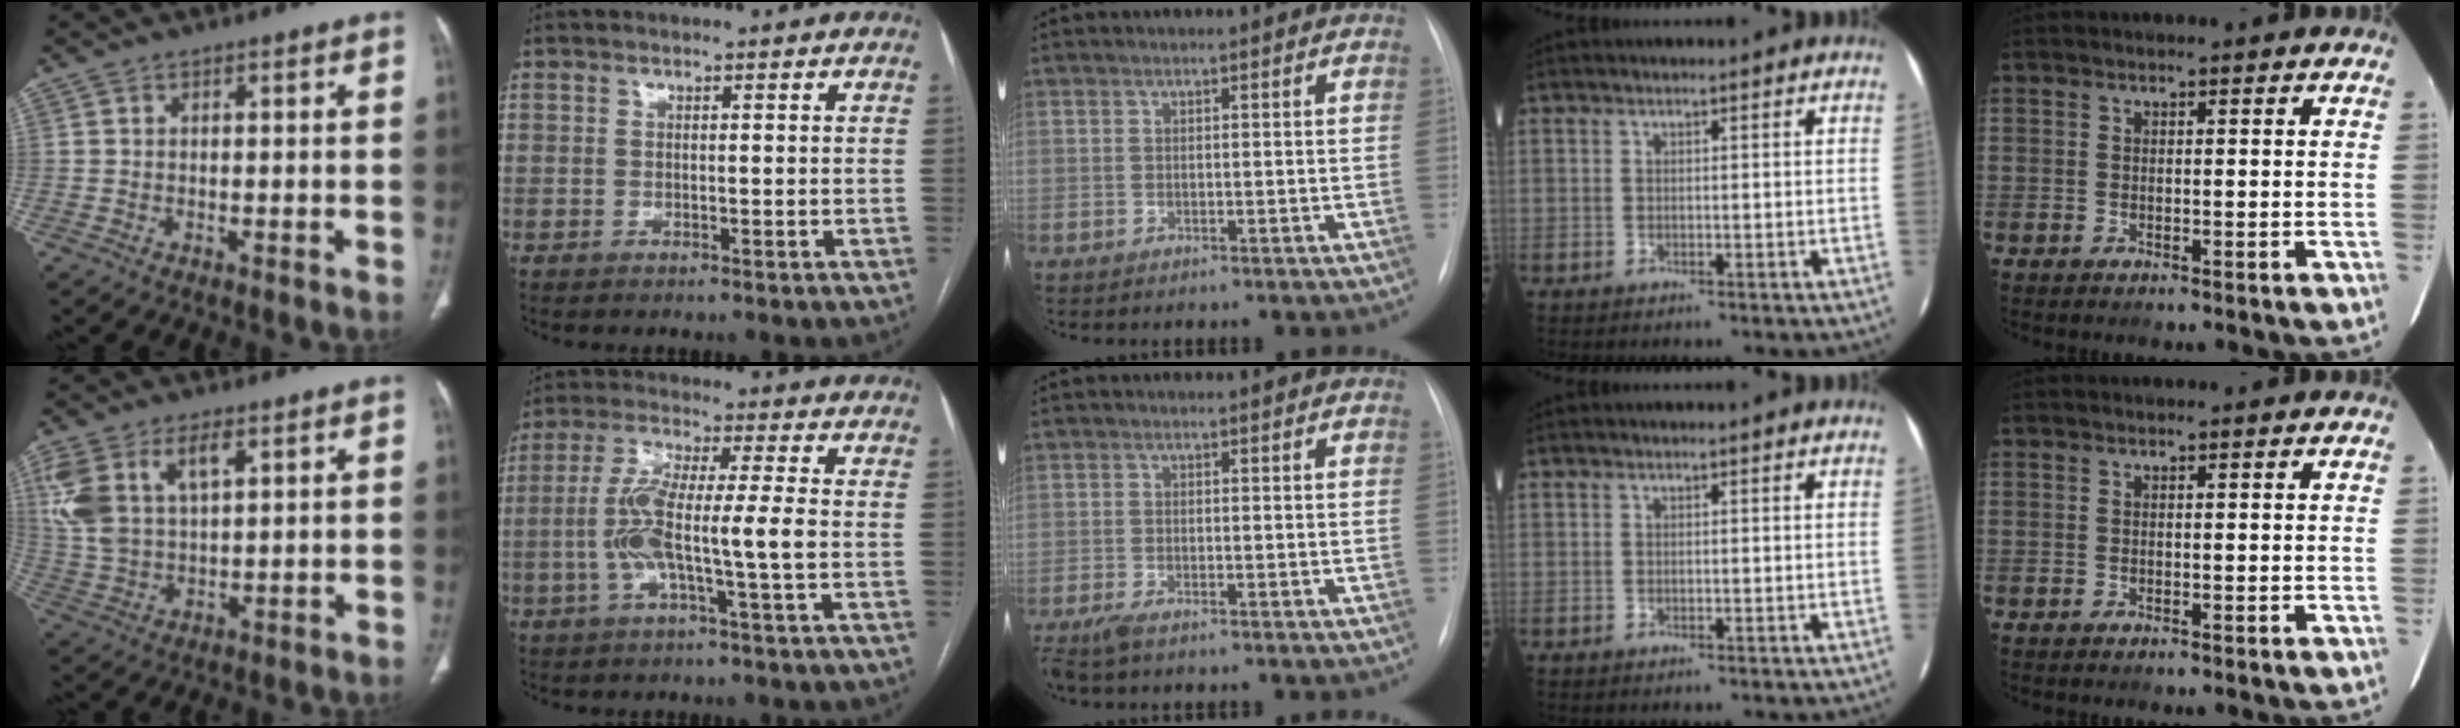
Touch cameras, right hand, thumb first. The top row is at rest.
{"thumb": {"total": 12.3, "force": [4.9, 6.4, 9.2], "torque": [-0.205, -0.001, 0.105]}, "index": {"total": 9.7, "force": [-1.8, 0.1, 9.5], "torque": [-0.193, 0.013, -0.039]}, "middle": {"total": 2.4, "force": [-1.8, 0.6, 1.6], "torque": [-0.038, -0.008, -0.033]}}